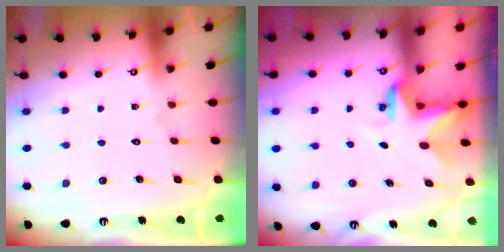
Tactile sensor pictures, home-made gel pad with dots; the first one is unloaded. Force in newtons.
{"total": 2.8, "press": 2.8, "slide": 0.2}